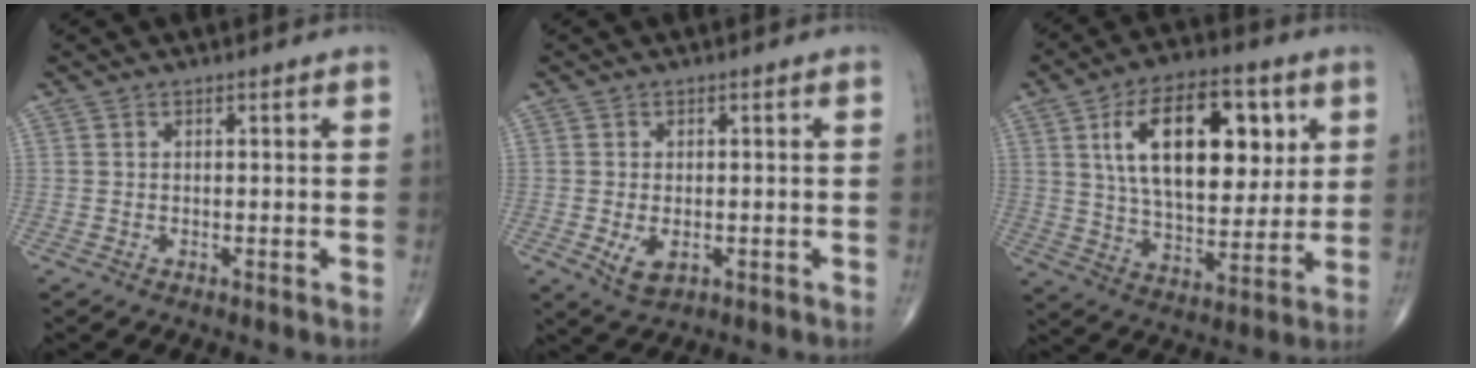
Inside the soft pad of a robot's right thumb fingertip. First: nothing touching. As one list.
[{"total": 4.0, "force": [-1.0, 2.3, 3.1], "torque": [-0.051, -0.007, -0.008]}, {"total": 21.2, "force": [6.4, 11.0, 16.9], "torque": [-0.236, -0.018, 0.108]}]